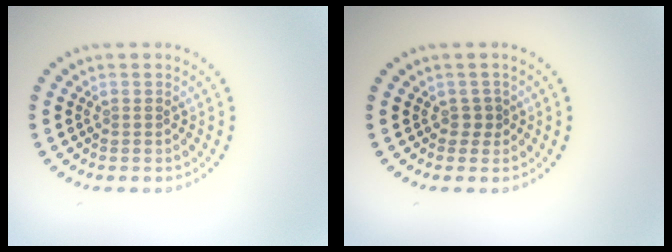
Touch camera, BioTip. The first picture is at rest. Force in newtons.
{"total": 0.9, "press": 0.8, "slide": 0.5}